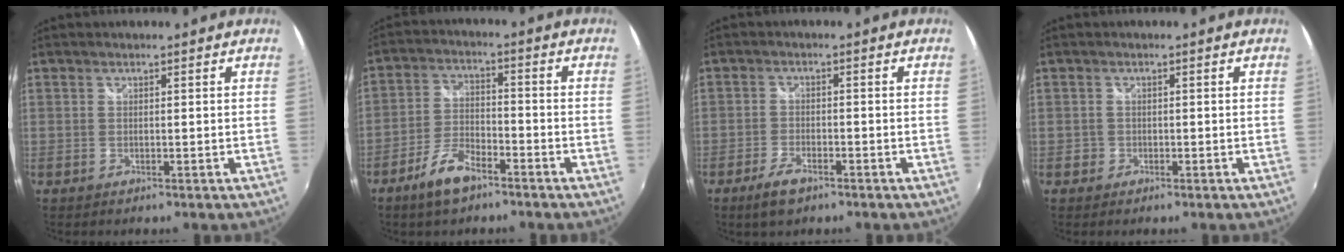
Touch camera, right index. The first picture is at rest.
{"total": 7.9, "force": [-5.4, 3.0, 4.8], "torque": [-0.106, 0.004, -0.100]}
{"total": 4.8, "force": [-3.3, 1.9, 3.0], "torque": [-0.074, -0.003, -0.059]}
{"total": 1.5, "force": [-0.6, 1.4, 0.1], "torque": [-0.003, 0.005, -0.007]}